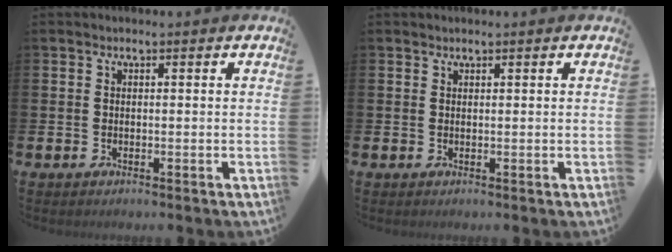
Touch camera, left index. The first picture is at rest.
{"total": 0.7, "force": [0.6, 0.2, 0.0], "torque": [0.013, -0.003, 0.009]}